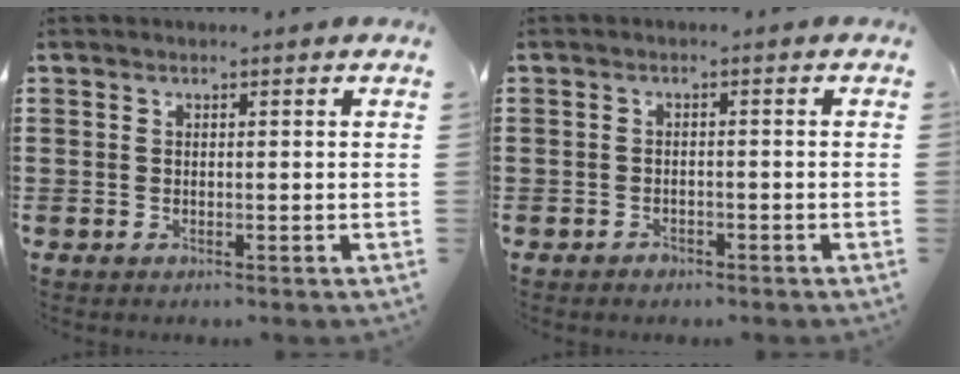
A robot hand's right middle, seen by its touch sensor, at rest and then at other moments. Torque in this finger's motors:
{"motor_torque": [1.27, 0.87, 0.01, -0.01]}